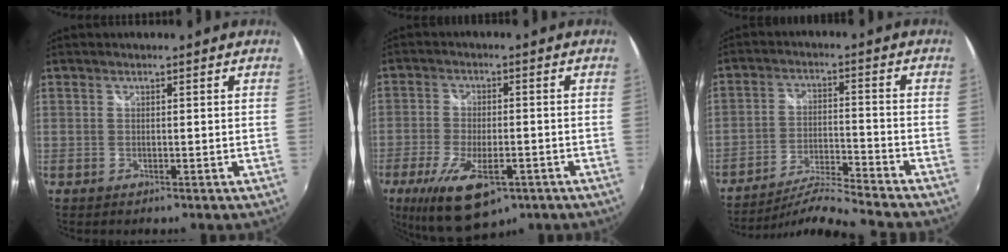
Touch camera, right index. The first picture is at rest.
{"total": 14.6, "force": [-7.8, 6.0, 10.8], "torque": [-0.229, -0.042, -0.124]}
{"total": 10.4, "force": [-9.9, -1.9, 2.6], "torque": [-0.065, -0.001, -0.174]}